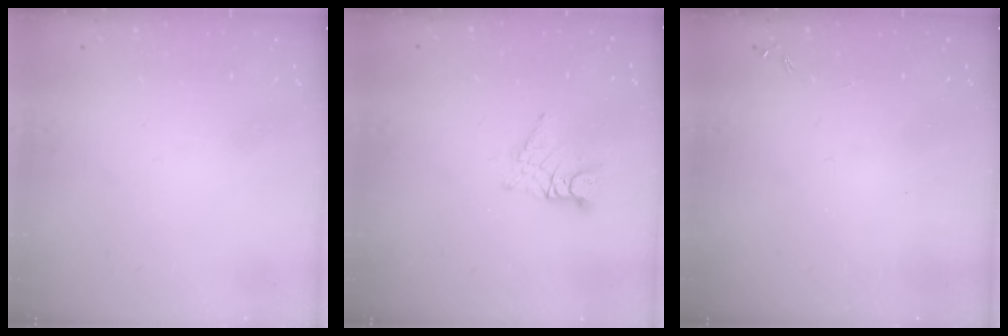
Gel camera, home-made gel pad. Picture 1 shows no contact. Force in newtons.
{"total": 7.1, "press": 7.1, "slide": 0.5}
{"total": 0.0}